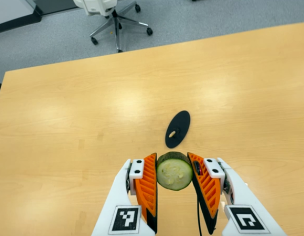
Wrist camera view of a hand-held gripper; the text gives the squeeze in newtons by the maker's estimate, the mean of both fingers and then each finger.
{"total": 9.1, "left": 8.0, "right": 10.3}